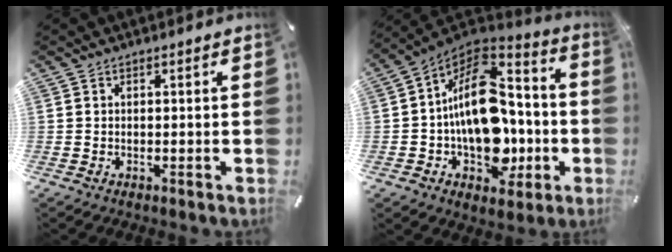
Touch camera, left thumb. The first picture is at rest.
{"total": 20.8, "force": [-2.2, 14.4, 14.8], "torque": [-0.243, -0.001, -0.031]}